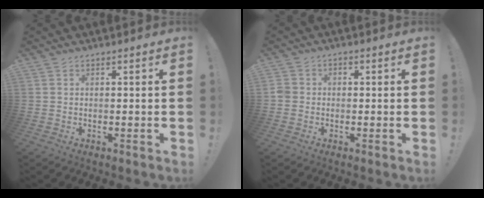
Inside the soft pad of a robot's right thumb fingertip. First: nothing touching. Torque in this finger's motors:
{"motor_torque": [0.35, 0.53, 0.25, -0.13, -0.02]}